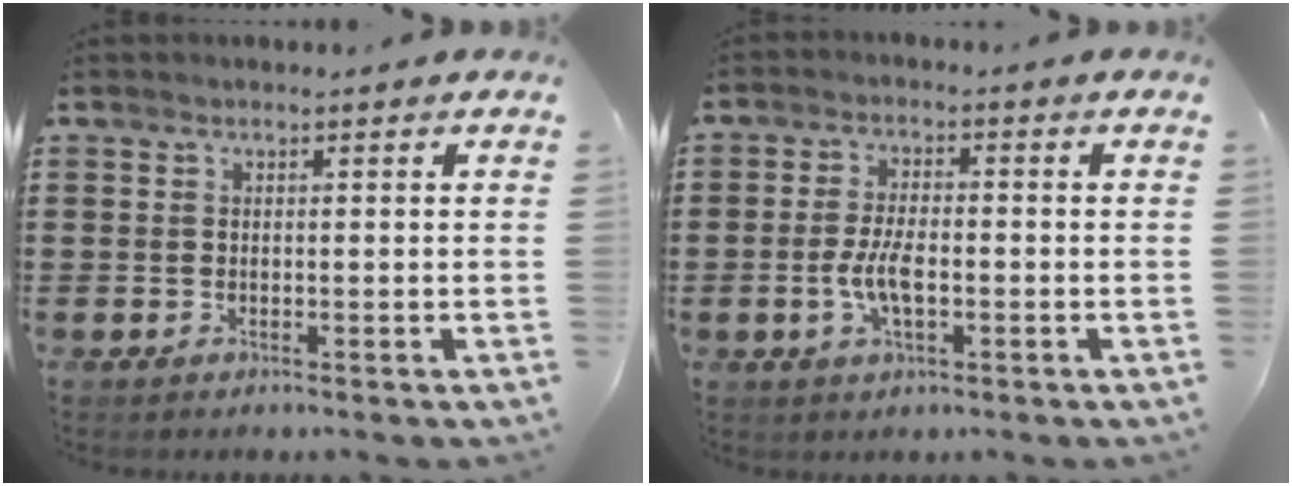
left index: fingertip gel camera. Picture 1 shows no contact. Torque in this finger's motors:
{"motor_torque": [0.54, 0.36, 0.19, 0.12]}